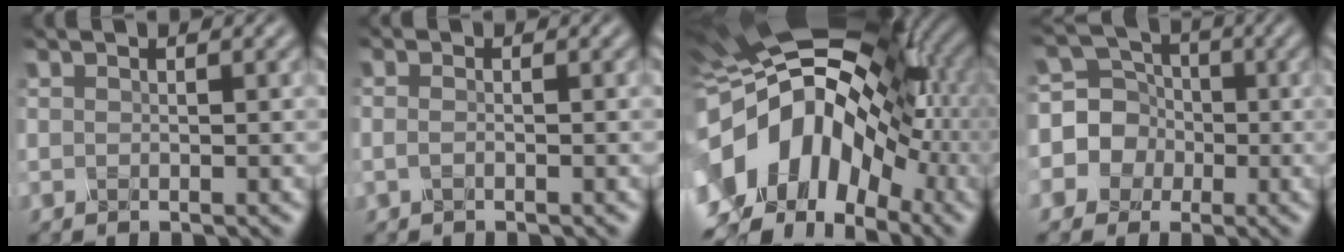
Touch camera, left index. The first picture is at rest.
{"total": 1.1, "force": [-0.4, 0.5, 0.9], "torque": [-0.024, -0.003, -0.019]}
{"total": 17.4, "force": [-4.6, 11.3, 12.4], "torque": [-0.233, 0.013, -0.093]}
{"total": 7.9, "force": [-1.2, 7.5, 2.1], "torque": [-0.057, 0.035, -0.063]}